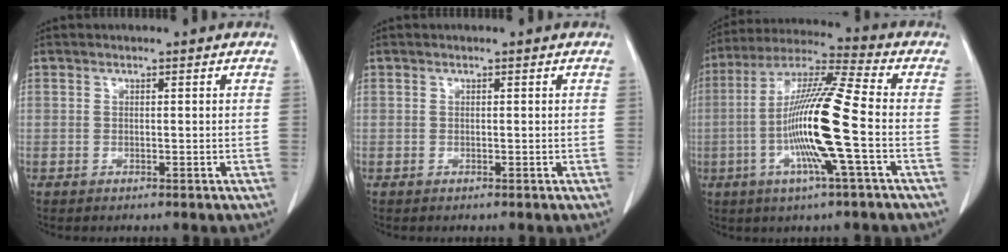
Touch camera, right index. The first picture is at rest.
{"total": 0.0}
{"total": 15.1, "force": [-3.1, -0.6, 14.8], "torque": [-0.285, -0.003, -0.072]}